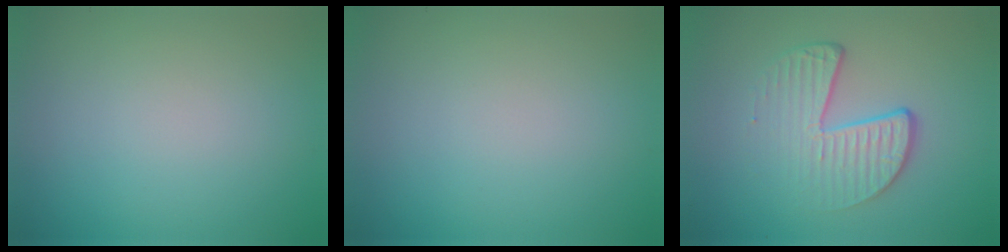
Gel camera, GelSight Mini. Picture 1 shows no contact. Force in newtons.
{"total": 0.0}
{"total": 4.4, "press": 2.8, "slide": 3.4}